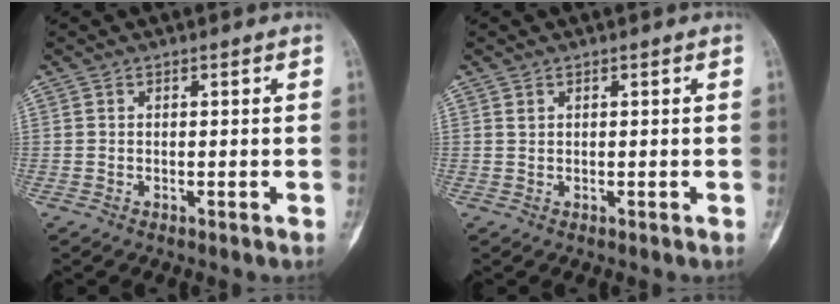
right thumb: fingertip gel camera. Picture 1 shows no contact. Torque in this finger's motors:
{"motor_torque": [0.17, 0.02, 0.02, -0.10, -0.05]}